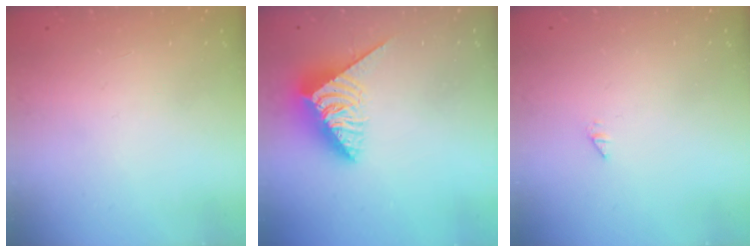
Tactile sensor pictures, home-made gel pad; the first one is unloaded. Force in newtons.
{"total": 9.2, "press": 9.2, "slide": 0.5}
{"total": 0.0}